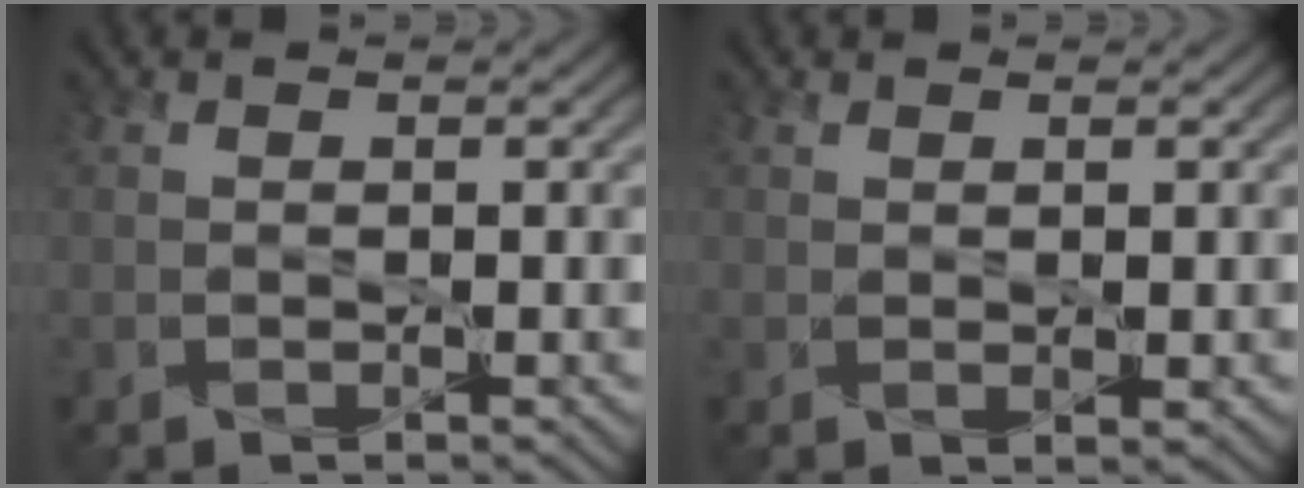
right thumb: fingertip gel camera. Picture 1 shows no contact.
{"total": 1.0, "force": [0.4, 0.1, 0.9], "torque": [-0.015, 0.002, 0.008]}